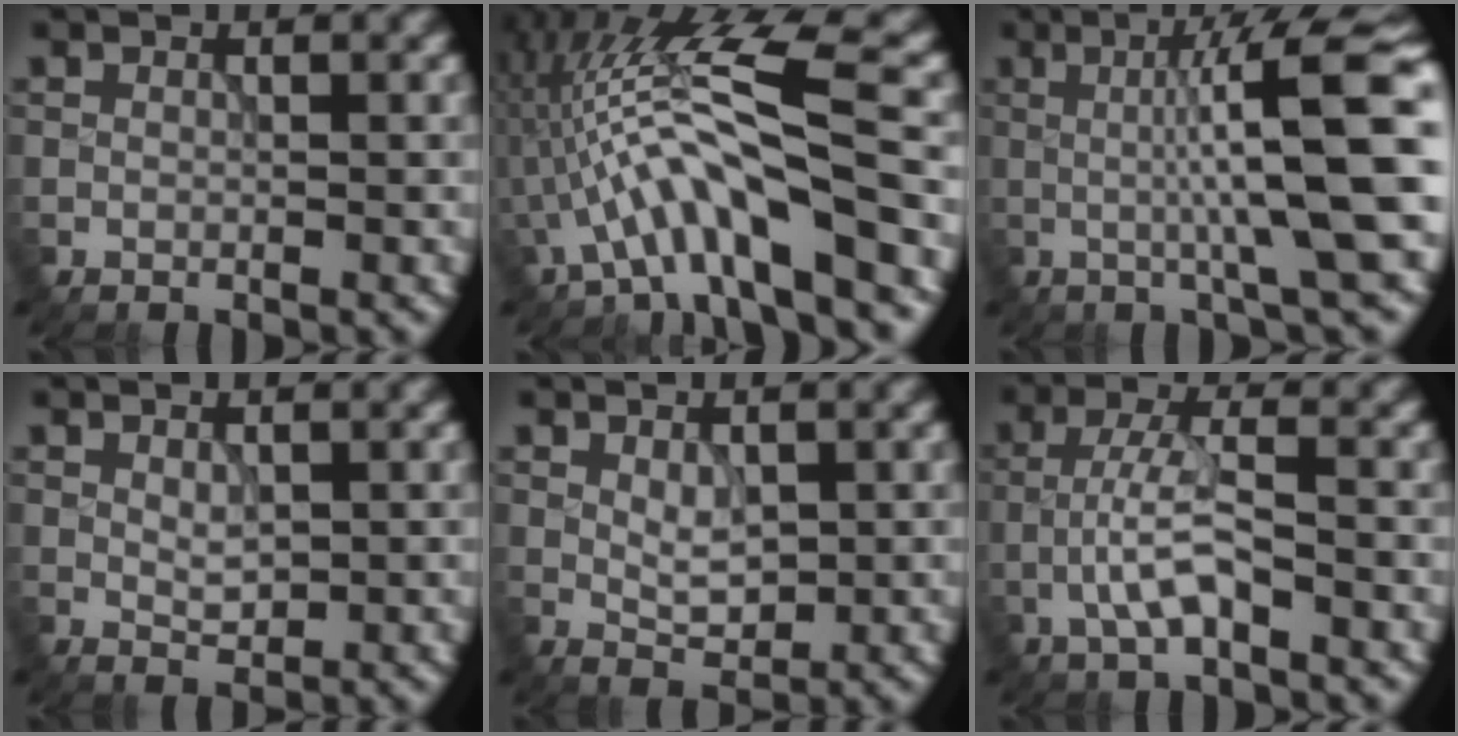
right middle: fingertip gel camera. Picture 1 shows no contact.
{"total": 10.1, "force": [-2.8, 2.0, 9.5], "torque": [-0.170, 0.028, -0.049]}
{"total": 11.6, "force": [0.6, 1.9, 11.4], "torque": [-0.149, 0.013, 0.008]}
{"total": 1.4, "force": [0.3, 0.8, 1.1], "torque": [-0.020, -0.002, 0.009]}
{"total": 2.2, "force": [0.3, 1.3, 1.7], "torque": [-0.030, -0.002, 0.008]}
{"total": 3.9, "force": [-1.6, 1.0, 3.4], "torque": [-0.066, 0.010, -0.035]}